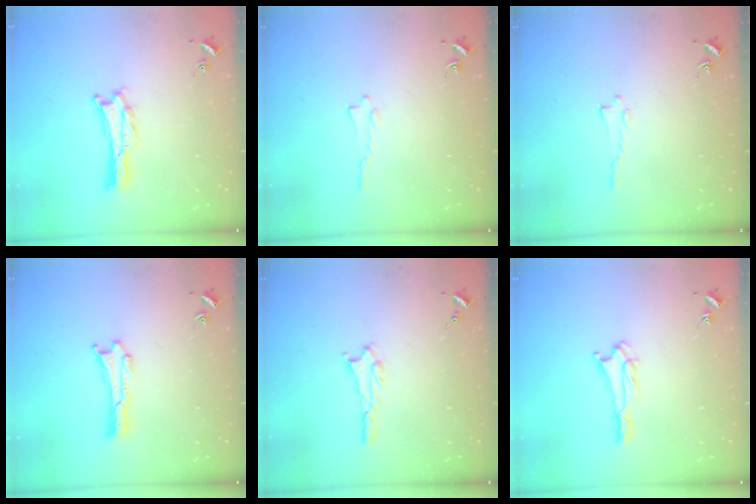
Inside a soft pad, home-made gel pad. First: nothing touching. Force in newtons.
{"total": 0.0}
{"total": 0.0}
{"total": 0.0}
{"total": 1.8, "press": 1.8, "slide": 0.2}
{"total": 1.7, "press": 1.7, "slide": 0.2}